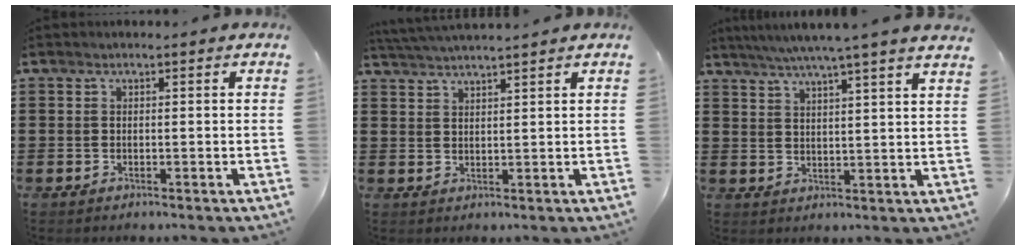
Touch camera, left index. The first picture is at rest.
{"total": 2.8, "force": [2.7, -0.7, 0.4], "torque": [-0.015, -0.006, 0.050]}
{"total": 5.2, "force": [4.5, -1.0, 2.4], "torque": [-0.060, -0.019, 0.078]}